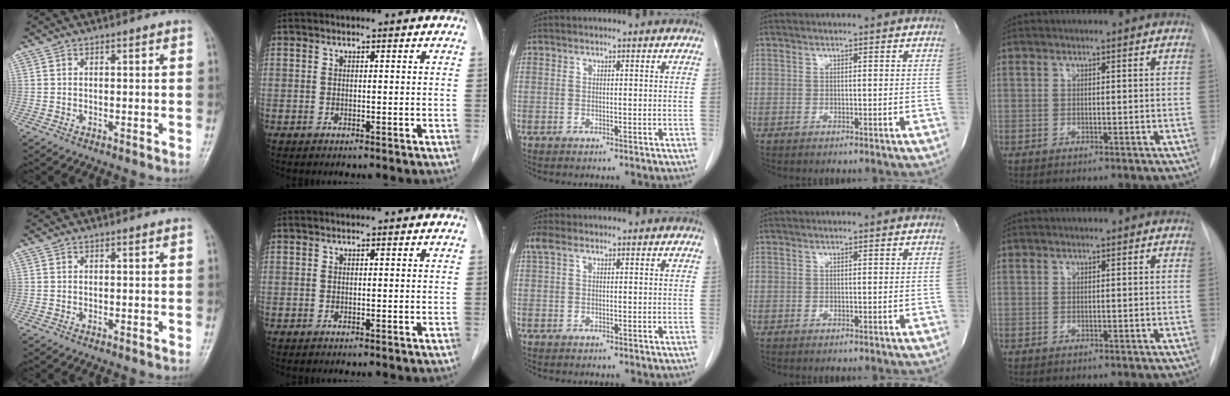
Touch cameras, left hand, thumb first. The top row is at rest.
{"middle": {"total": 2.0, "force": [1.1, 1.0, 1.4], "torque": [-0.040, 0.028, 0.028]}}